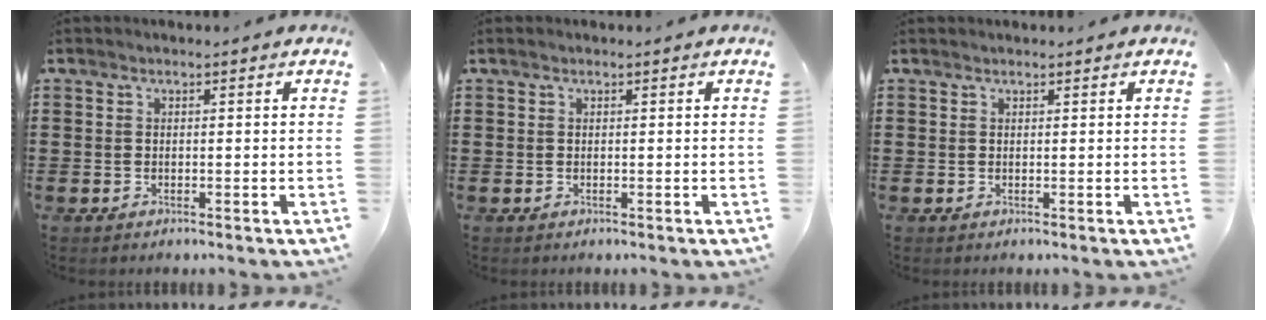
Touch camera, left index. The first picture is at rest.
{"total": 0.0}
{"total": 0.7, "force": [0.7, 0.1, 0.1], "torque": [-0.003, 0.000, 0.013]}